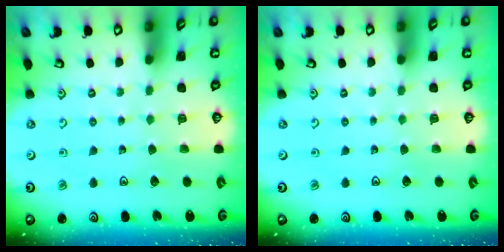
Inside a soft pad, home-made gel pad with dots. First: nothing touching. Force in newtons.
{"total": 0.0}